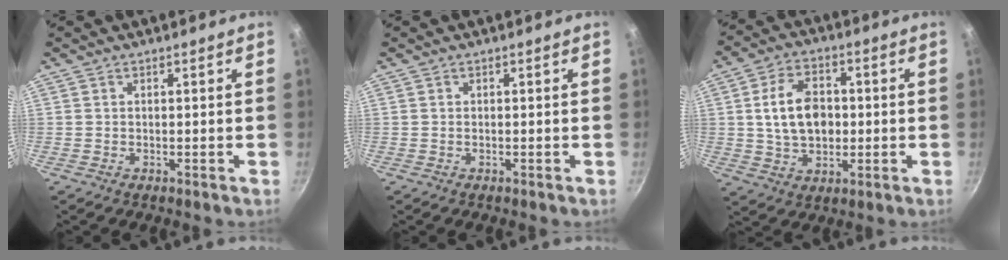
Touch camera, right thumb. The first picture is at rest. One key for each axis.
{"total": 0.0}
{"total": 11.6, "fx": 0.7, "fy": 8.1, "fz": 8.4, "tx": -0.124, "ty": 0.010, "tz": 0.010}